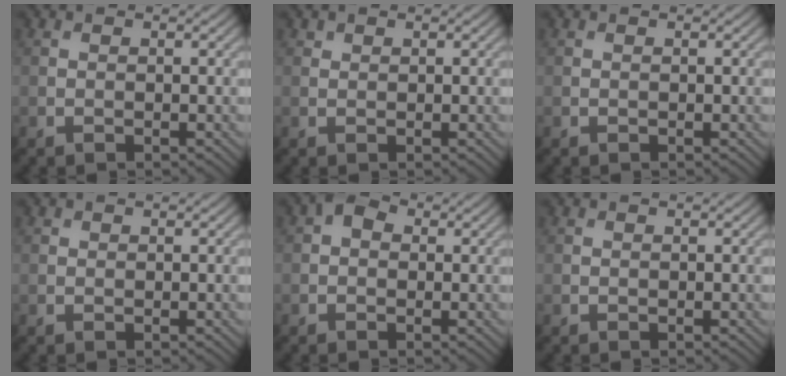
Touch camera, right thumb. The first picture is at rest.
{"total": 0.6, "force": [0.5, 0.3, 0.1], "torque": [0.001, -0.001, 0.011]}
{"total": 0.0}
{"total": 0.0}
{"total": 2.1, "force": [0.3, 1.6, 1.4], "torque": [-0.019, 0.005, -0.006]}
{"total": 0.0}